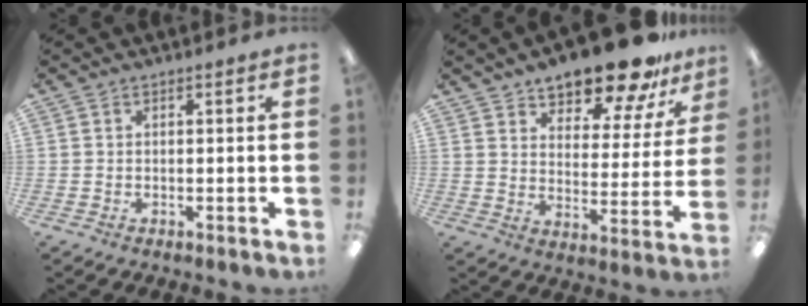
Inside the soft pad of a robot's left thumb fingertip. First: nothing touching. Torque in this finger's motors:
{"motor_torque": [0.38, 0.55, 1.54, -1.24, 0.02]}